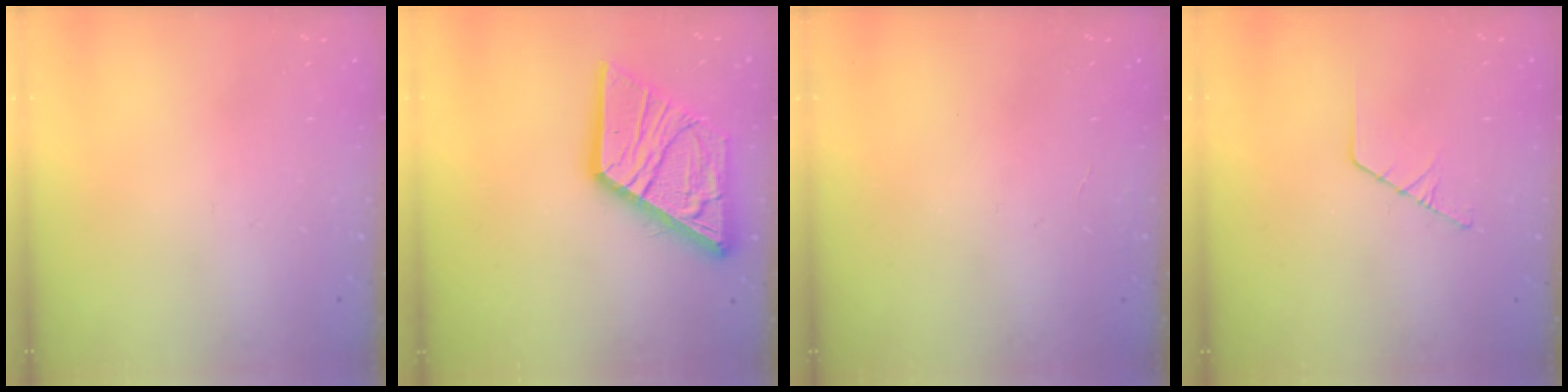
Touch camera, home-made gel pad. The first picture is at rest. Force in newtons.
{"total": 21.1, "press": 21.0, "slide": 2.4}
{"total": 0.0}
{"total": 2.9, "press": 2.9, "slide": 0.3}